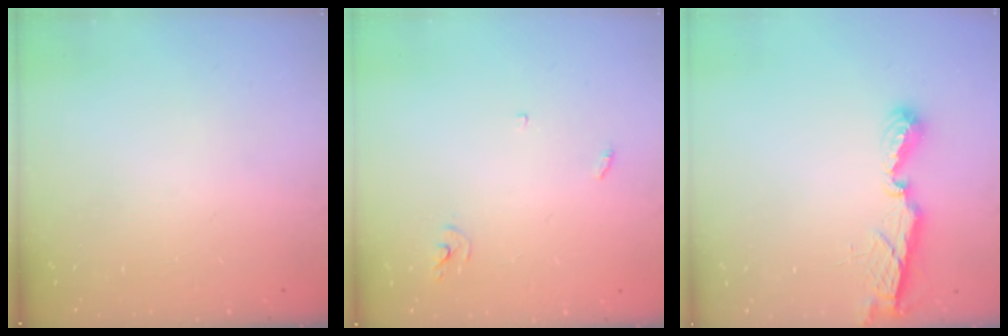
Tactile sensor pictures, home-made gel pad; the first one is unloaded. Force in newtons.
{"total": 3.0, "press": 3.0, "slide": 0.2}
{"total": 7.2, "press": 7.2, "slide": 0.2}